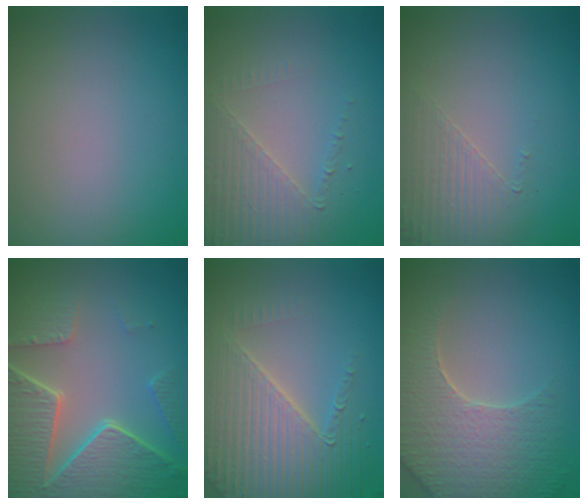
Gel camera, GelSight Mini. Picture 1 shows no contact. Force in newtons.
{"total": 4.9, "press": 3.2, "slide": 3.7}
{"total": 1.8, "press": 1.2, "slide": 1.3}
{"total": 8.5, "press": 6.2, "slide": 5.8}
{"total": 6.5, "press": 5.2, "slide": 3.9}
{"total": 7.0, "press": 5.5, "slide": 4.3}